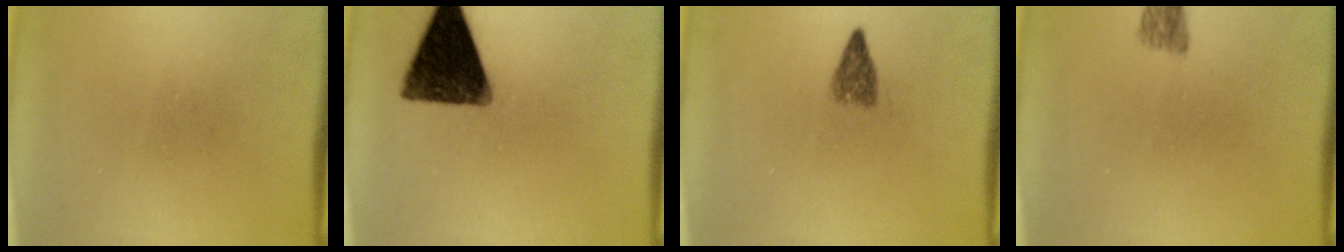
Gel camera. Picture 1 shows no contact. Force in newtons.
{"total": 14.0}
{"total": 2.3}
{"total": 2.5}